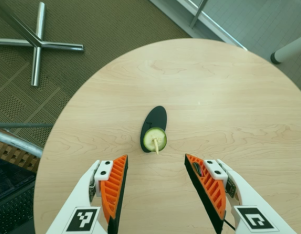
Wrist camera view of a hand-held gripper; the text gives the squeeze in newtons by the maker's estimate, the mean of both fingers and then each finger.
{"total": 0.0}